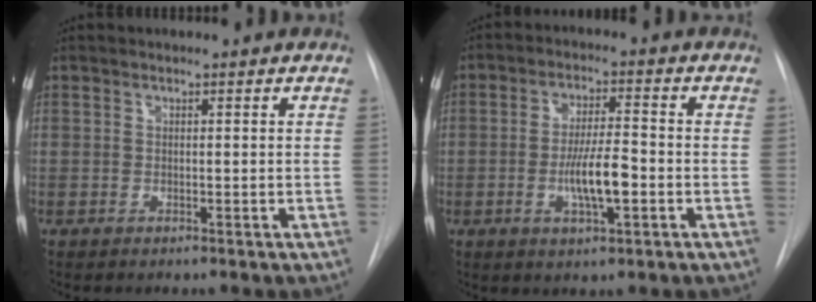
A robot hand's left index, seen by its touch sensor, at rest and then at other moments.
{"total": 7.0, "force": [-1.8, 1.4, 6.6], "torque": [-0.125, -0.002, -0.032]}